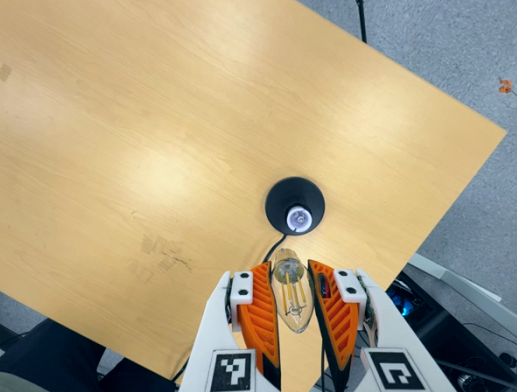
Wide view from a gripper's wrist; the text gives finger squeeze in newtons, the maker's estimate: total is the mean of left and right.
{"total": 19.6, "left": 21.8, "right": 17.5}